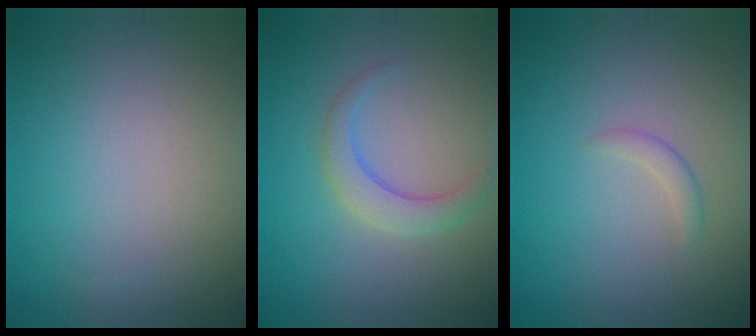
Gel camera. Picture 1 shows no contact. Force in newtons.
{"total": 2.3, "press": 2.3, "slide": 0.0}
{"total": 1.0, "press": 1.0, "slide": 0.1}